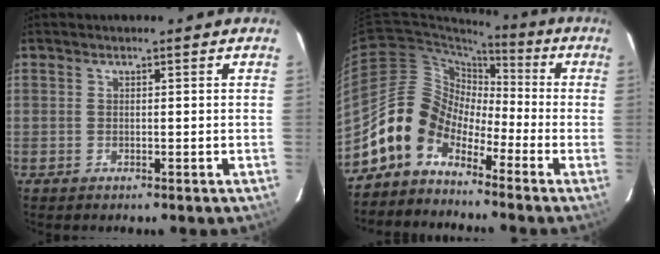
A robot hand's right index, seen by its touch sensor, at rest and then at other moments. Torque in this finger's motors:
{"motor_torque": [0.49, -0.48, 0.08, -0.06]}